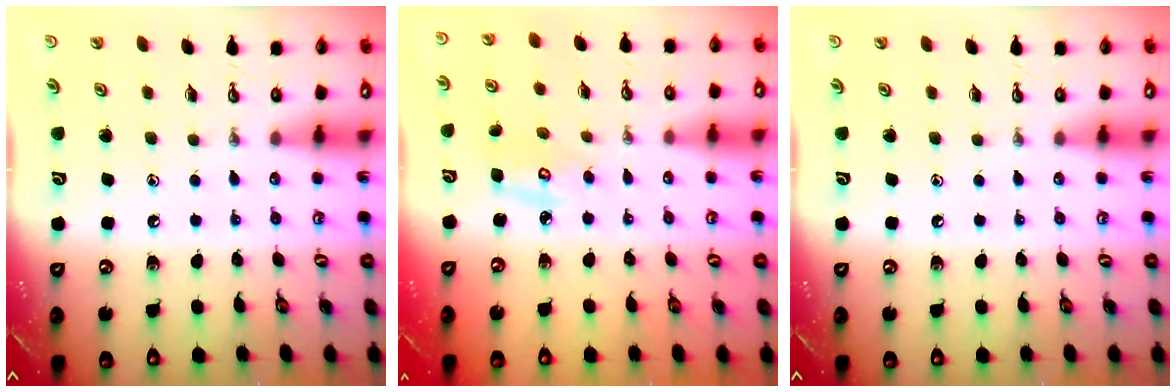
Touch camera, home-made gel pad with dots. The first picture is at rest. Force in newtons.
{"total": 3.7, "press": 3.7, "slide": 0.5}
{"total": 0.0}